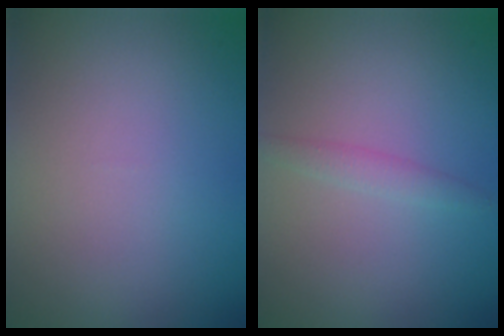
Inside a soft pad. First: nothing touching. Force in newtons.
{"total": 1.3, "press": 1.3, "slide": 0.1}